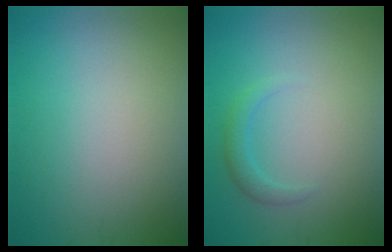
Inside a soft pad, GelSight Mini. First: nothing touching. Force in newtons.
{"total": 1.5, "press": 1.5, "slide": 0.1}